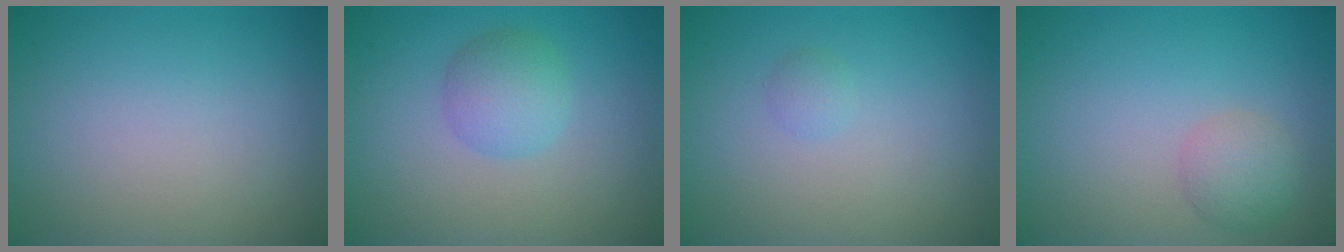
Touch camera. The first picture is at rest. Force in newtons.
{"total": 2.9, "press": 2.9, "slide": 0.1}
{"total": 0.8, "press": 0.8, "slide": 0.0}
{"total": 2.4, "press": 2.4, "slide": 0.0}